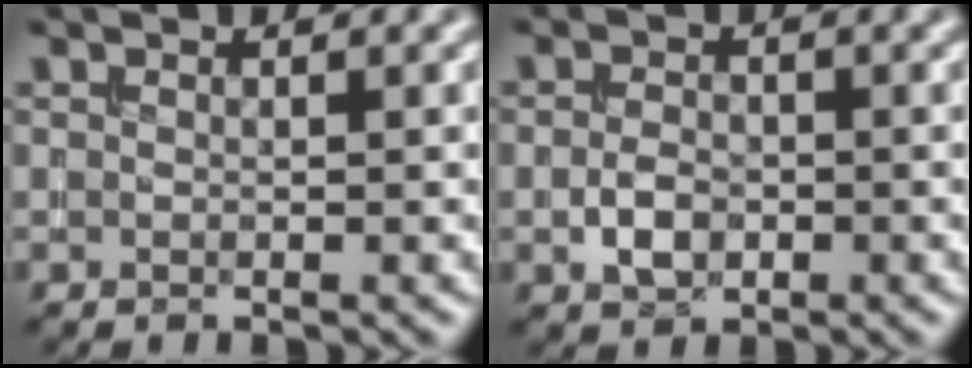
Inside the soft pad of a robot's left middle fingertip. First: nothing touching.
{"total": 2.2, "force": [-0.7, 1.5, 1.5], "torque": [-0.031, 0.000, -0.015]}